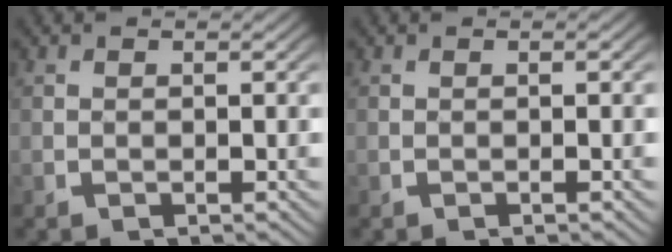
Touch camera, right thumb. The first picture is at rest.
{"total": 0.9, "force": [-0.1, -0.2, 0.8], "torque": [-0.012, 0.009, -0.004]}